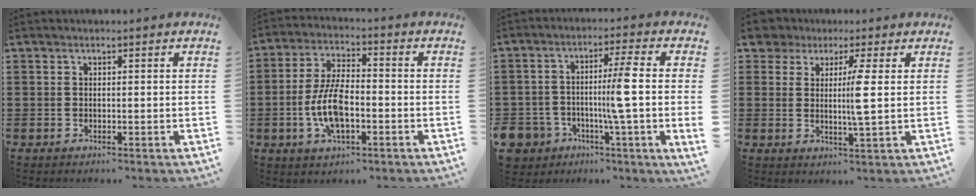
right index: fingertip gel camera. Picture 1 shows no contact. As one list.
[{"total": 8.8, "force": [-2.2, 3.9, 7.6], "torque": [-0.178, -0.005, -0.048]}, {"total": 6.4, "force": [-1.9, 0.7, 6.1], "torque": [-0.123, -0.007, -0.042]}, {"total": 5.7, "force": [2.8, 1.4, 4.7], "torque": [-0.077, -0.014, 0.044]}]